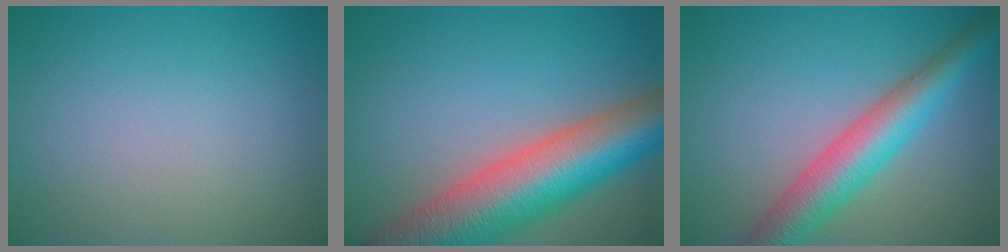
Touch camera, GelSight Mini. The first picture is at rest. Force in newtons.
{"total": 12.0, "press": 12.0, "slide": 0.6}
{"total": 6.3, "press": 6.3, "slide": 0.1}